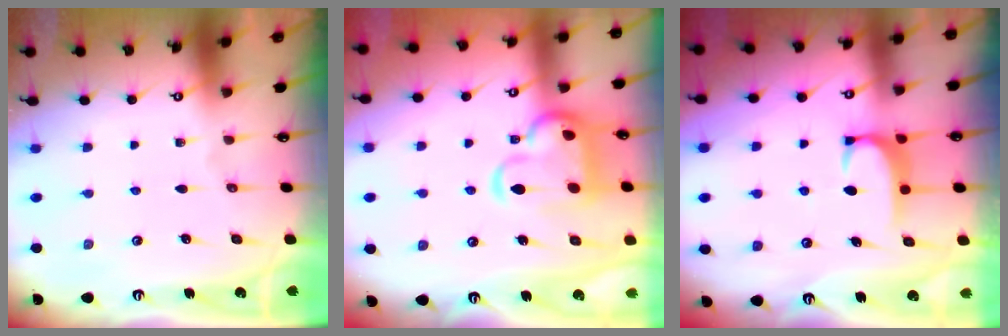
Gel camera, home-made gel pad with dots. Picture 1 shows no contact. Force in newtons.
{"total": 7.4, "press": 7.3, "slide": 1.3}
{"total": 1.6, "press": 1.6, "slide": 0.5}